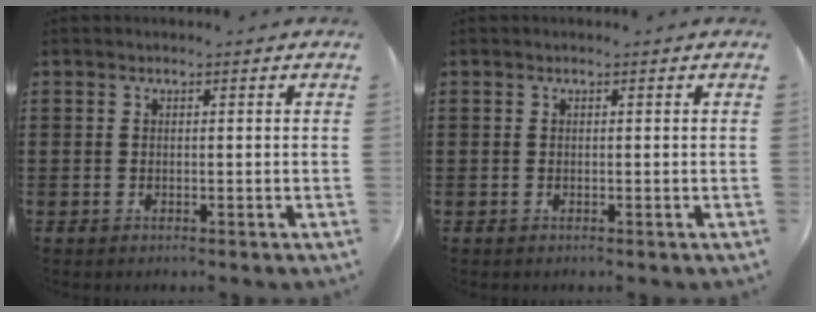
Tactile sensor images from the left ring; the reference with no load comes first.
{"total": 0.0}